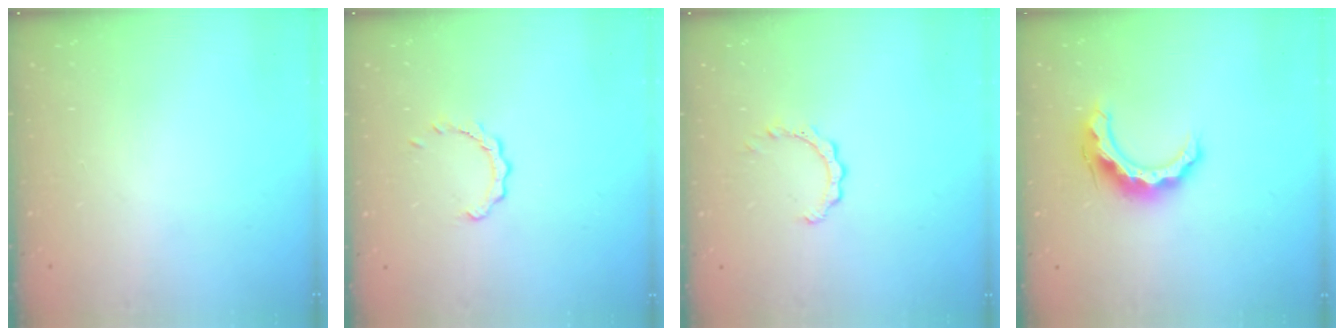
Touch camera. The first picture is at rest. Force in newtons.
{"total": 2.7, "press": 2.7, "slide": 0.3}
{"total": 2.2, "press": 2.1, "slide": 0.3}
{"total": 11.7, "press": 11.7, "slide": 0.3}